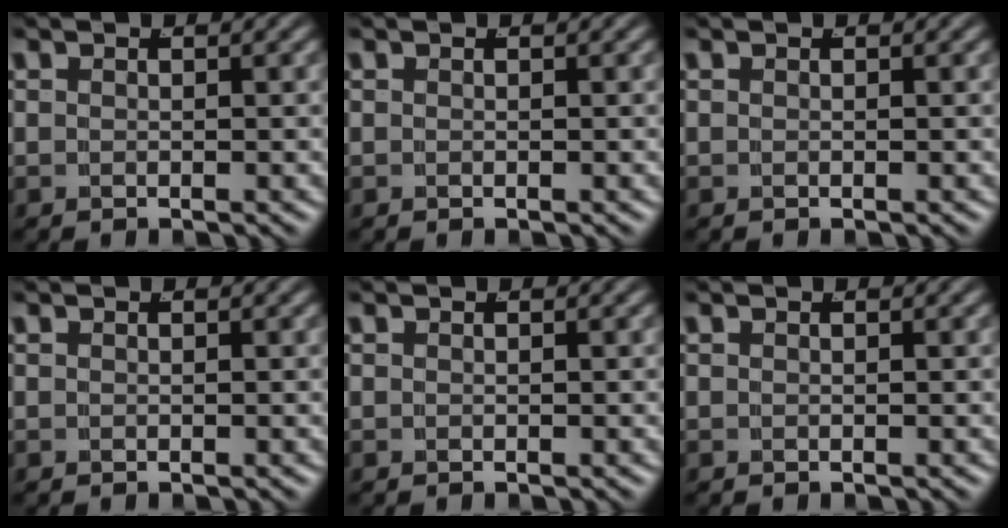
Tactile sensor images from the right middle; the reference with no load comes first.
{"total": 0.0}
{"total": 0.0}
{"total": 0.0}
{"total": 0.0}
{"total": 0.0}